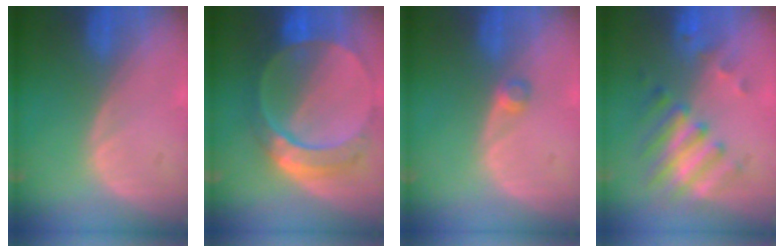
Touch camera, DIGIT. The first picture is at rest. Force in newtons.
{"total": 9.7, "press": 8.3, "slide": 4.9}
{"total": 1.6, "press": 1.4, "slide": 0.8}
{"total": 8.0, "press": 7.0, "slide": 3.9}